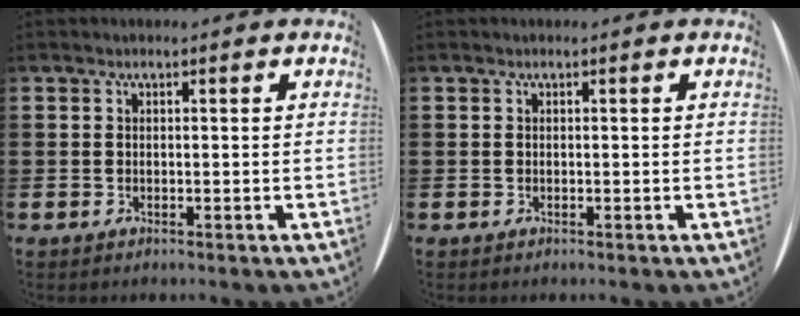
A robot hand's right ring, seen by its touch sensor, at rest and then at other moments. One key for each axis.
{"total": 0.0}